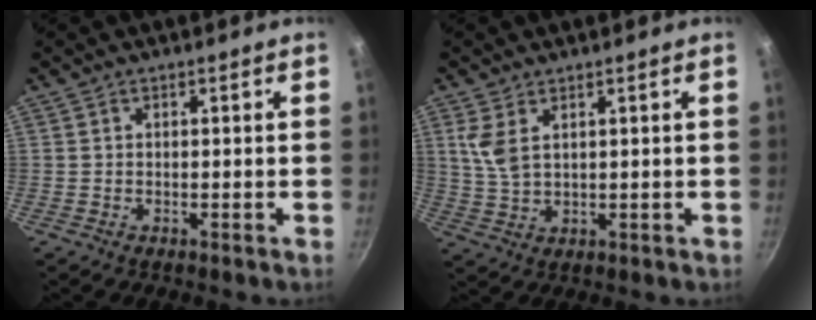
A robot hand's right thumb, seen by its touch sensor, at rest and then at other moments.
{"total": 5.4, "force": [2.2, 2.9, 4.0], "torque": [-0.078, -0.013, 0.049]}